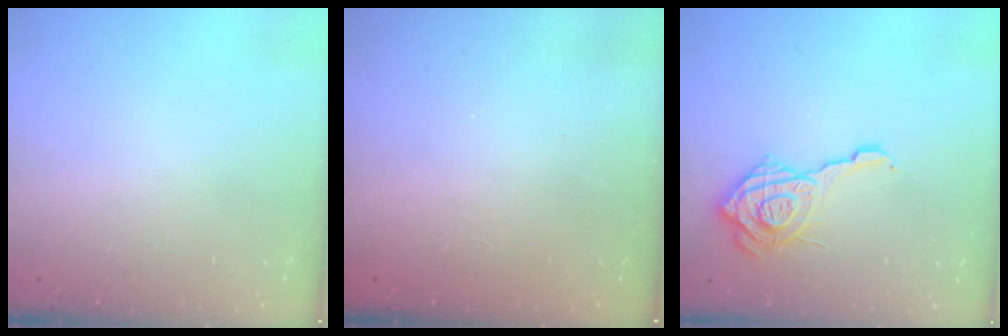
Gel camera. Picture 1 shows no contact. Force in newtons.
{"total": 2.3, "press": 2.1, "slide": 0.7}
{"total": 14.8, "press": 14.7, "slide": 1.5}